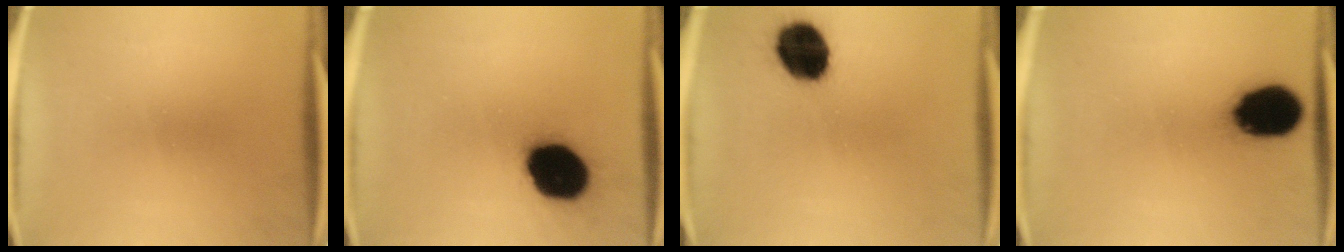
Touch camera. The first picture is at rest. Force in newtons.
{"total": 19.3}
{"total": 14.4}
{"total": 16.4}